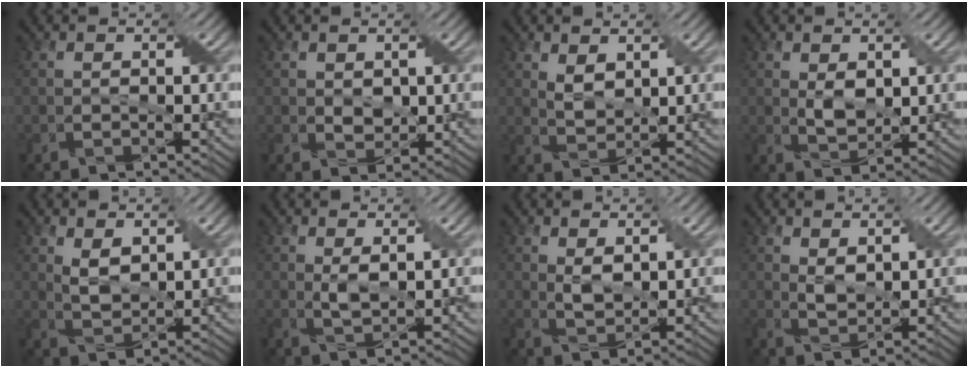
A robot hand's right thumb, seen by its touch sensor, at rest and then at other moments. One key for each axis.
{"total": 2.0, "fx": 0.7, "fy": 1.4, "fz": 1.2, "tx": -0.030, "ty": -0.003, "tz": 0.015}
{"total": 2.8, "fx": 1.5, "fy": 1.5, "fz": 1.8, "tx": -0.046, "ty": -0.006, "tz": 0.033}
{"total": 3.0, "fx": 0.8, "fy": 1.8, "fz": 2.3, "tx": -0.054, "ty": -0.005, "tz": 0.018}
{"total": 3.1, "fx": 1.4, "fy": 1.6, "fz": 2.2, "tx": -0.054, "ty": -0.006, "tz": 0.033}
{"total": 2.1, "fx": 0.7, "fy": 0.6, "fz": 1.9, "tx": -0.046, "ty": -0.004, "tz": 0.017}
{"total": 2.3, "fx": 1.0, "fy": 1.0, "fz": 1.8, "tx": -0.045, "ty": -0.003, "tz": 0.023}
{"total": 2.4, "fx": 1.4, "fy": 1.1, "fz": 1.6, "tx": -0.040, "ty": -0.005, "tz": 0.030}